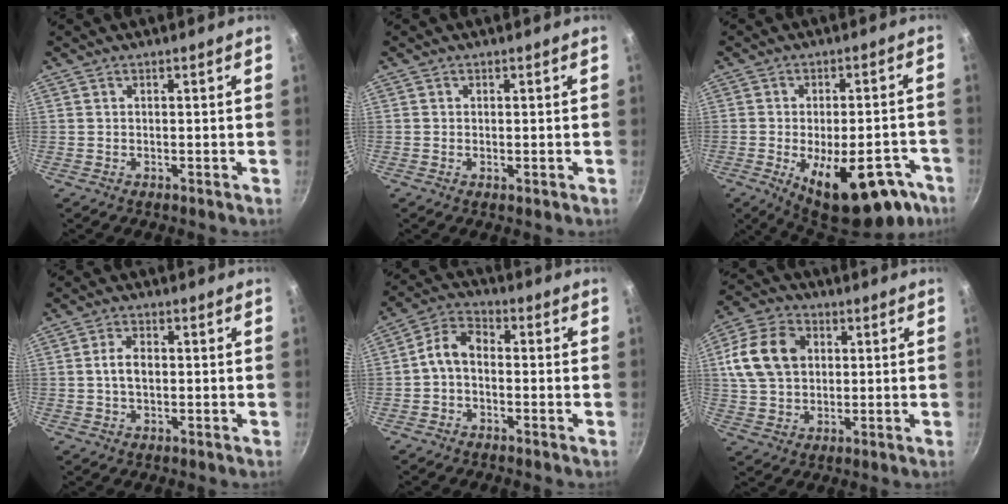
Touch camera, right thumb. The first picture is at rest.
{"total": 0.7, "force": [-0.1, 0.3, 0.7], "torque": [-0.011, -0.001, -0.003]}
{"total": 20.0, "force": [-9.6, 9.1, 15.0], "torque": [-0.159, 0.024, -0.124]}
{"total": 3.9, "force": [0.0, 2.4, 3.1], "torque": [-0.051, 0.010, -0.004]}
{"total": 6.0, "force": [-1.1, 4.0, 4.4], "torque": [-0.081, 0.032, -0.035]}
{"total": 14.1, "force": [3.0, 10.6, 8.8], "torque": [-0.147, 0.014, 0.047]}